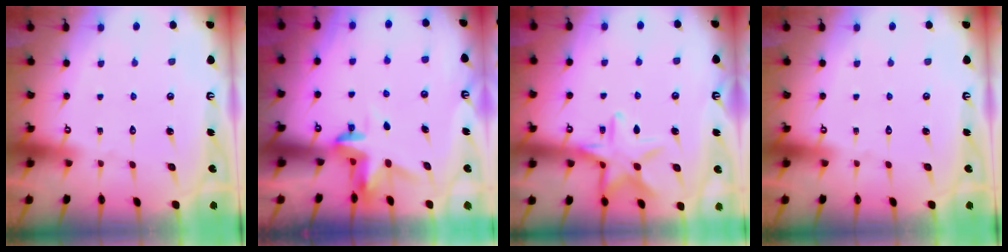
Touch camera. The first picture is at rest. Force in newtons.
{"total": 3.4, "press": 3.4, "slide": 0.2}
{"total": 14.9, "press": 14.8, "slide": 1.0}
{"total": 0.0}